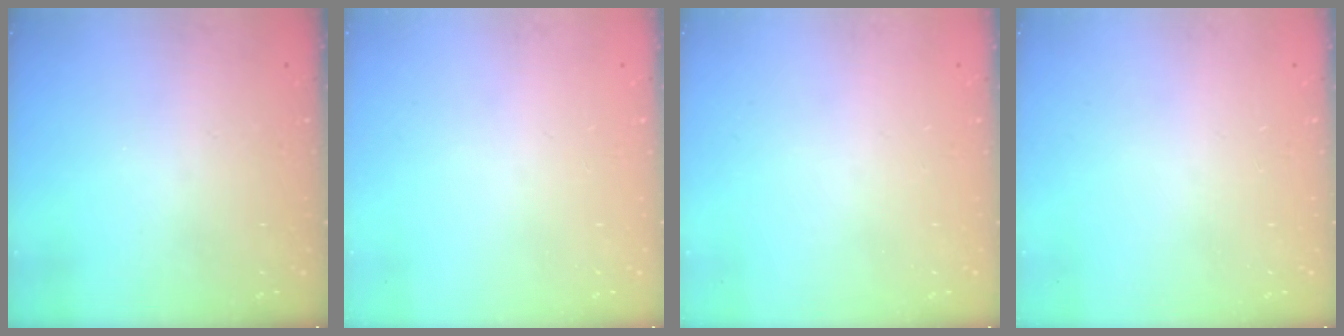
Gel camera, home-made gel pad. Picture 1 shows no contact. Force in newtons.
{"total": 0.0}
{"total": 0.0}
{"total": 0.0}